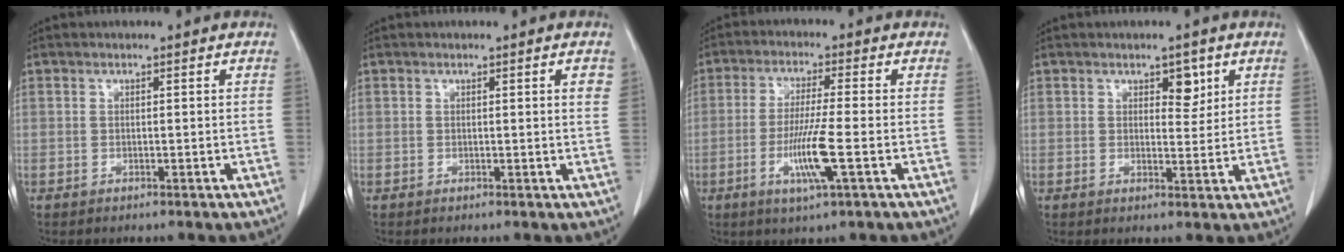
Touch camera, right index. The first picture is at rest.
{"total": 1.5, "force": [0.6, 0.1, 1.4], "torque": [-0.015, 0.001, 0.005]}
{"total": 8.0, "force": [-2.5, -0.4, 7.6], "torque": [-0.147, -0.015, -0.047]}
{"total": 3.0, "force": [1.6, 1.6, 2.0], "torque": [-0.020, -0.003, 0.023]}